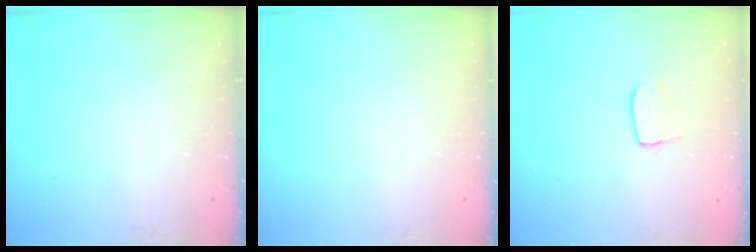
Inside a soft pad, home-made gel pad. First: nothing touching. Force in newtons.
{"total": 0.0}
{"total": 5.6, "press": 5.6, "slide": 0.3}